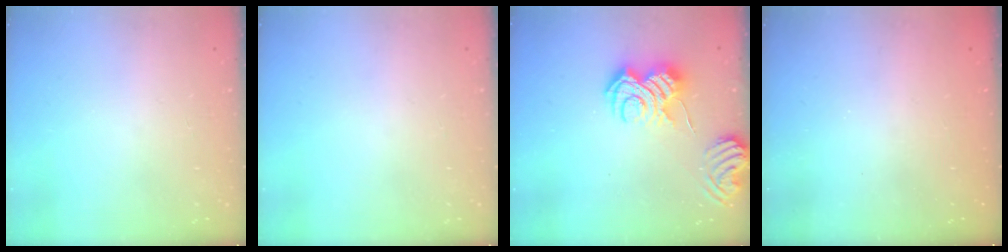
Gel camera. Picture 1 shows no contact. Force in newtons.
{"total": 0.0}
{"total": 8.5, "press": 8.5, "slide": 0.6}
{"total": 2.5, "press": 2.4, "slide": 0.7}